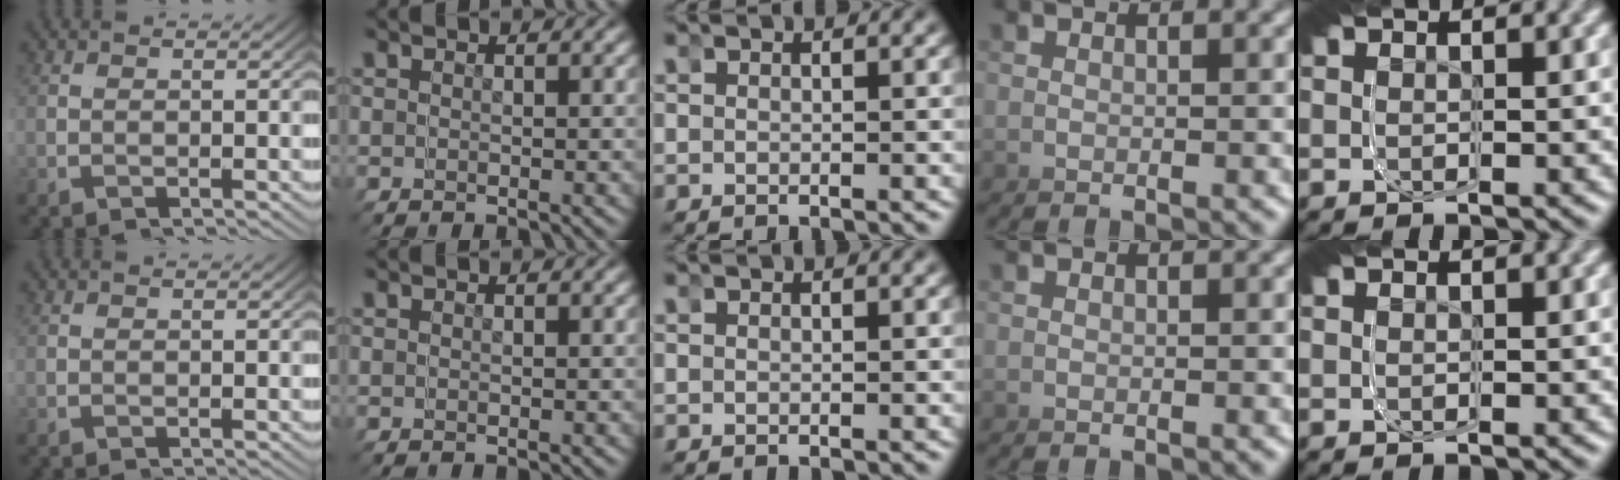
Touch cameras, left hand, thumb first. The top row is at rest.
{}